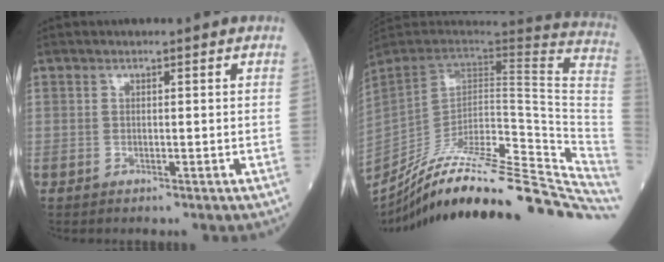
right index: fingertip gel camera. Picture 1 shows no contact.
{"total": 35.4, "force": [-30.0, 4.2, 18.3], "torque": [-0.182, -0.029, -0.423]}